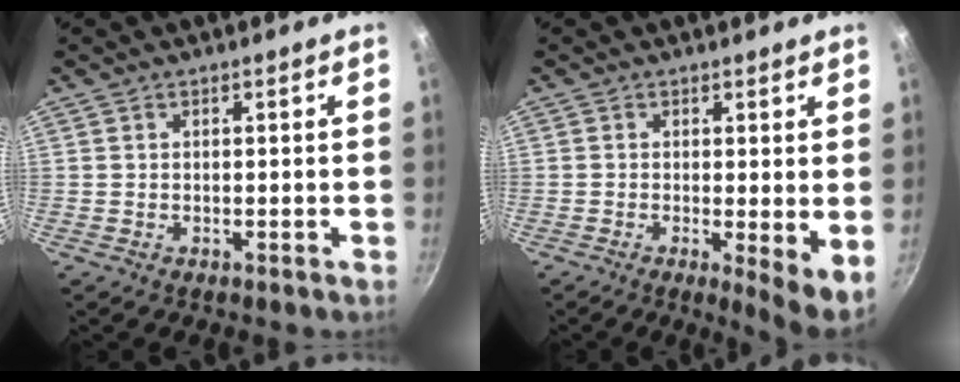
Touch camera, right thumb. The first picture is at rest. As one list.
[{"total": 5.5, "force": [-0.2, 1.1, 5.4], "torque": [-0.075, -0.020, -0.004]}]